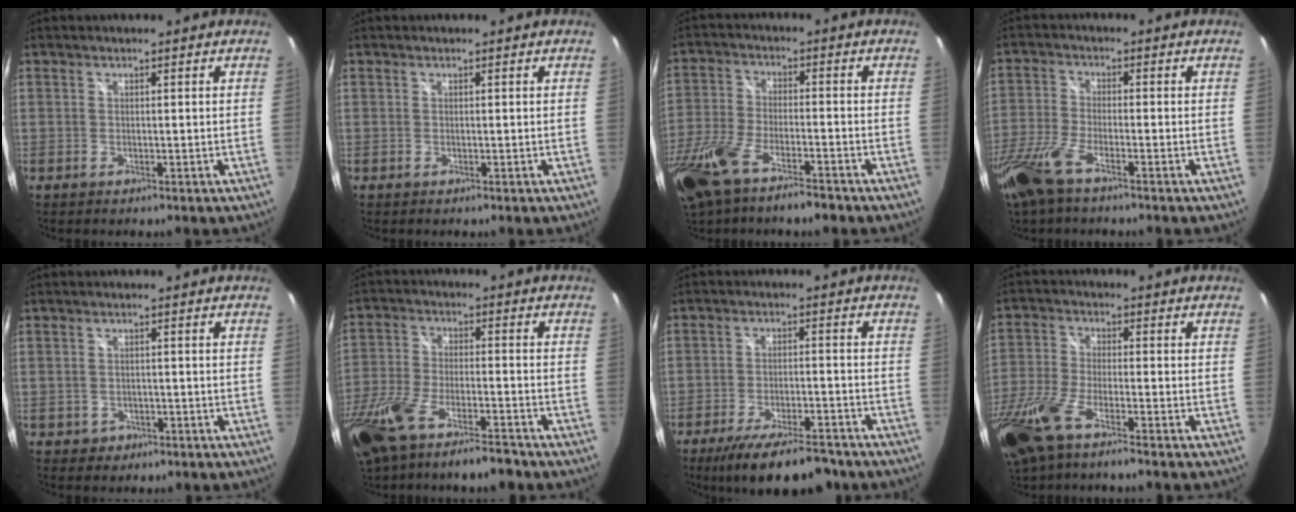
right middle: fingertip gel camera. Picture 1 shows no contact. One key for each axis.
{"total": 0.0}
{"total": 16.0, "fx": -11.1, "fy": 5.1, "fz": 10.3, "tx": -0.240, "ty": -0.044, "tz": -0.210}
{"total": 9.8, "fx": -6.6, "fy": 2.6, "fz": 6.8, "tx": -0.164, "ty": -0.028, "tz": -0.138}
{"total": 2.8, "fx": -1.1, "fy": 2.5, "fz": 0.6, "tx": -0.020, "ty": 0.002, "tz": -0.010}
{"total": 18.1, "fx": -13.2, "fy": 5.0, "fz": 11.2, "tx": -0.254, "ty": -0.050, "tz": -0.237}
{"total": 13.7, "fx": -11.0, "fy": 3.5, "fz": 7.4, "tx": -0.148, "ty": -0.023, "tz": -0.168}
{"total": 13.8, "fx": -9.3, "fy": 3.1, "fz": 9.7, "tx": -0.226, "ty": -0.041, "tz": -0.185}